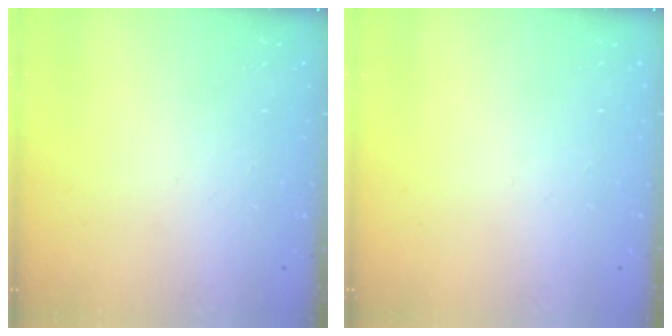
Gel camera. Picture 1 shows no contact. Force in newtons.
{"total": 0.0}